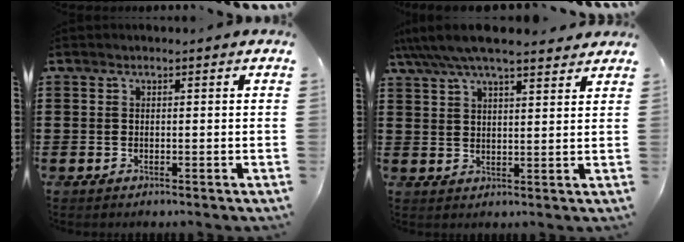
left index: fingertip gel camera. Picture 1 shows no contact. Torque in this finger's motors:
{"motor_torque": [2.14, 0.00, 0.90, 0.21]}